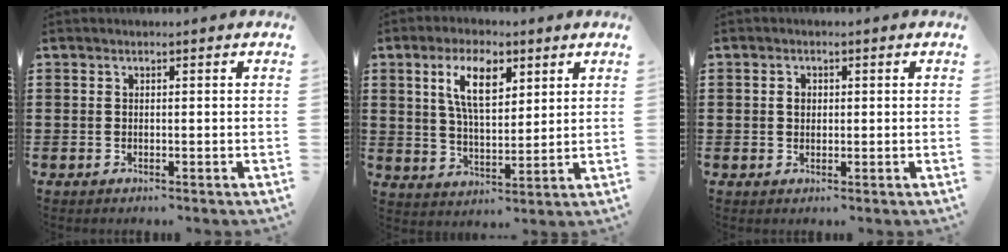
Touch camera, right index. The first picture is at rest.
{"total": 8.3, "force": [3.8, 3.5, 6.6], "torque": [-0.135, 0.009, 0.064]}
{"total": 1.4, "force": [0.2, 1.1, 0.8], "torque": [-0.018, 0.008, 0.003]}